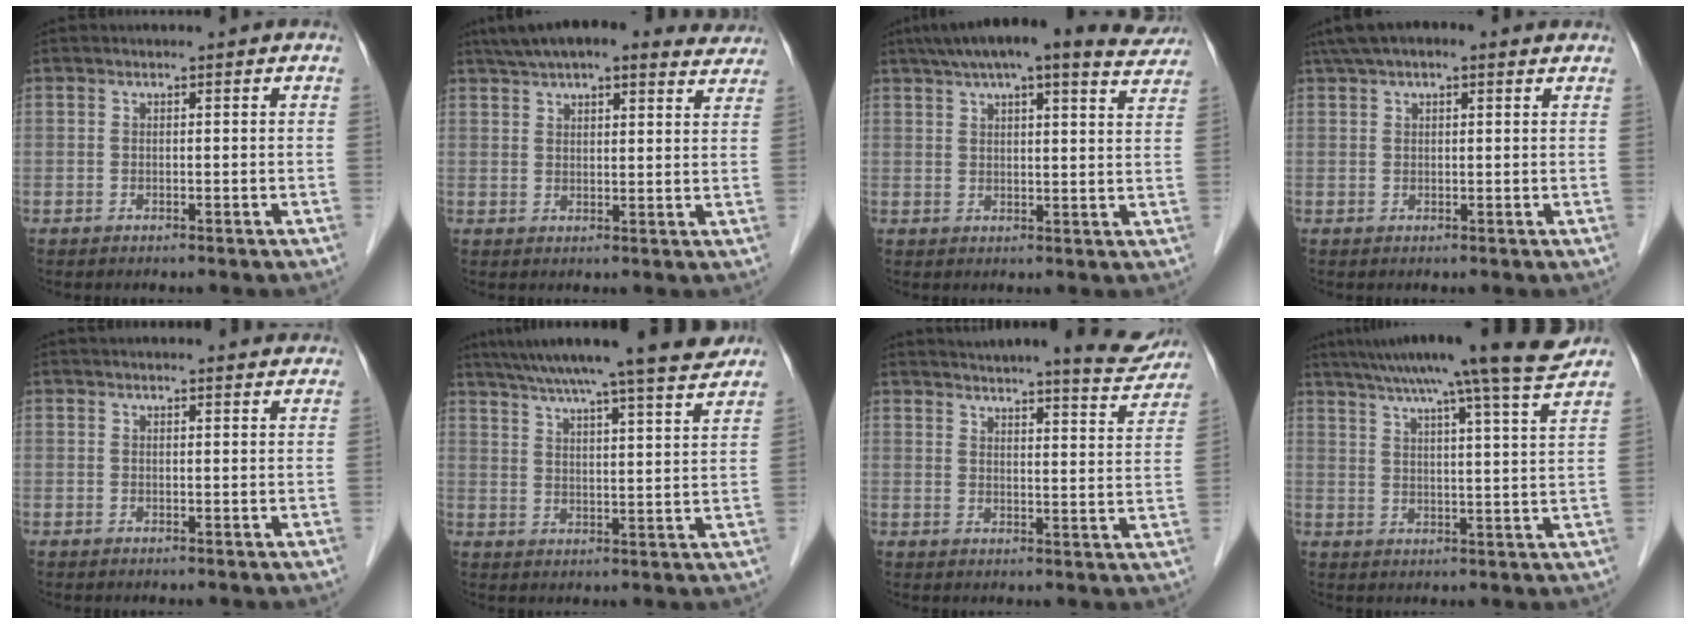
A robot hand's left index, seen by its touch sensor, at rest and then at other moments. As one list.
[{"total": 17.7, "force": [14.9, 4.8, 8.2], "torque": [-0.127, 0.046, 0.195]}, {"total": 18.7, "force": [15.8, 3.7, 9.4], "torque": [-0.144, 0.041, 0.199]}, {"total": 7.9, "force": [5.6, 2.7, 4.9], "torque": [-0.082, 0.049, 0.089]}, {"total": 7.8, "force": [7.4, 1.4, 2.0], "torque": [-0.015, 0.028, 0.076]}, {"total": 18.6, "force": [16.4, 0.1, 8.8], "torque": [-0.142, 0.000, 0.227]}, {"total": 14.0, "force": [13.2, 1.0, 4.8], "torque": [-0.057, -0.019, 0.157]}, {"total": 18.6, "force": [15.8, -1.6, 9.6], "torque": [-0.158, -0.013, 0.212]}]